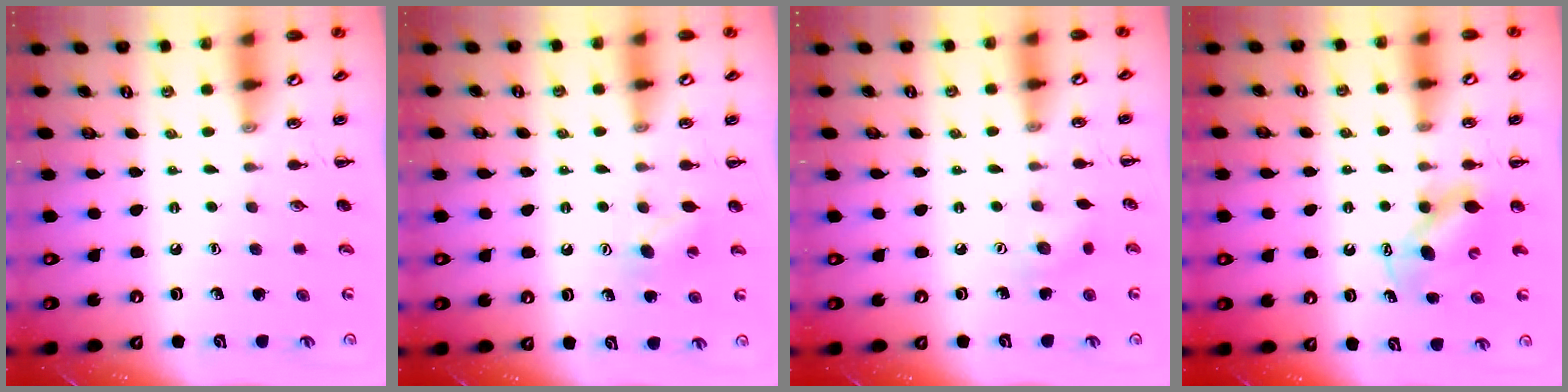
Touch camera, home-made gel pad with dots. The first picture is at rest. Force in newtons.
{"total": 6.3, "press": 6.2, "slide": 1.3}
{"total": 3.8, "press": 3.7, "slide": 1.1}
{"total": 6.6, "press": 6.6, "slide": 0.8}